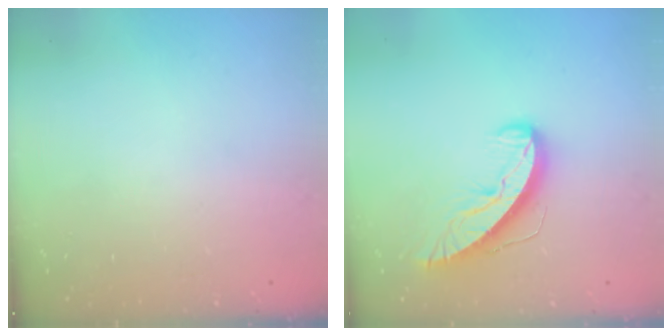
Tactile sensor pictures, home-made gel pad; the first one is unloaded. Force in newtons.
{"total": 9.9, "press": 9.9, "slide": 0.4}